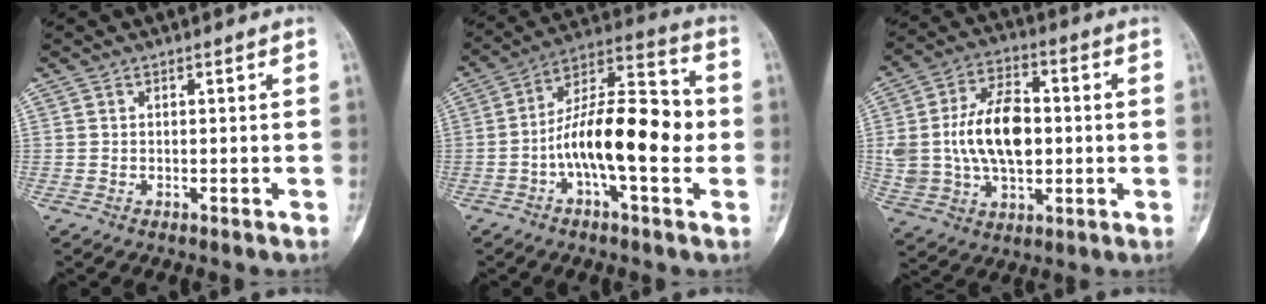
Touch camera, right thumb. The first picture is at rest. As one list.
[{"total": 17.6, "force": [-2.8, 6.5, 16.1], "torque": [-0.253, 0.040, -0.055]}, {"total": 16.8, "force": [0.5, 10.4, 13.2], "torque": [-0.227, 0.017, 0.014]}]